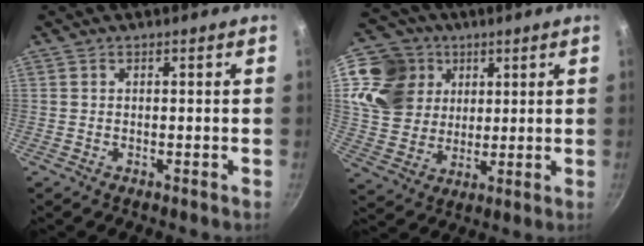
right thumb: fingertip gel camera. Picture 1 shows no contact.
{"total": 15.3, "force": [5.6, 13.0, 5.6], "torque": [-0.088, -0.006, 0.107]}